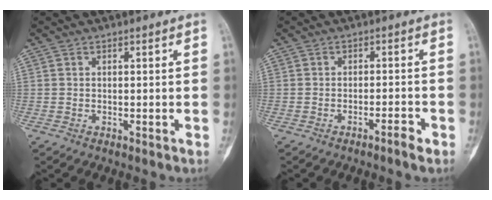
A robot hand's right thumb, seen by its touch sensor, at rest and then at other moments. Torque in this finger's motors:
{"motor_torque": [-0.58, -0.21, -0.28, -0.12, -0.02]}